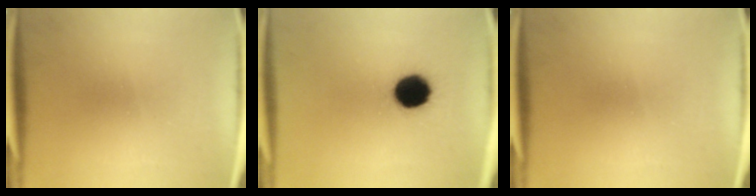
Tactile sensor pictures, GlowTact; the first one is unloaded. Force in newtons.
{"total": 10.5}
{"total": 0.0}